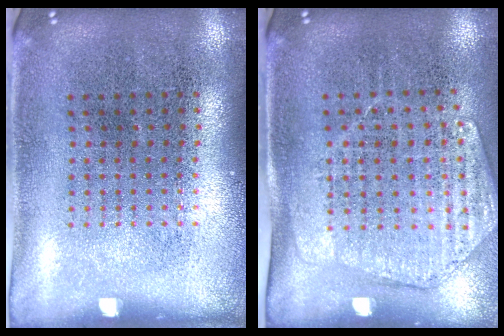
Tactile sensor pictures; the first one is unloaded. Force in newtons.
{"total": 1.6, "press": 1.4, "slide": 0.8}